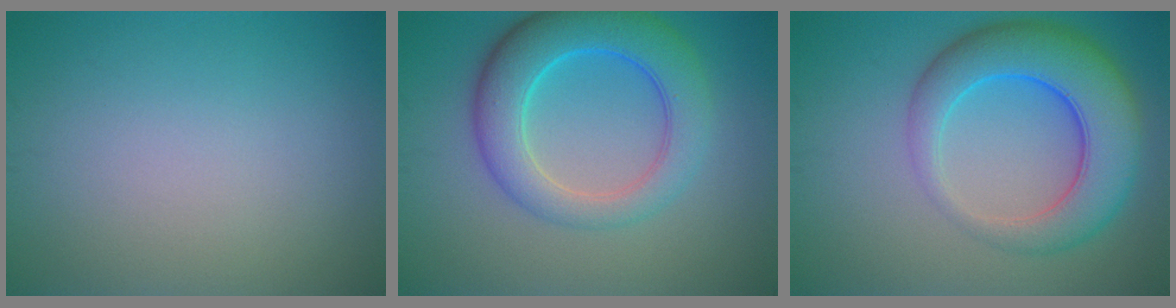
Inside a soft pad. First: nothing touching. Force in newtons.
{"total": 7.0, "press": 7.0, "slide": 0.2}
{"total": 8.3, "press": 8.3, "slide": 0.2}